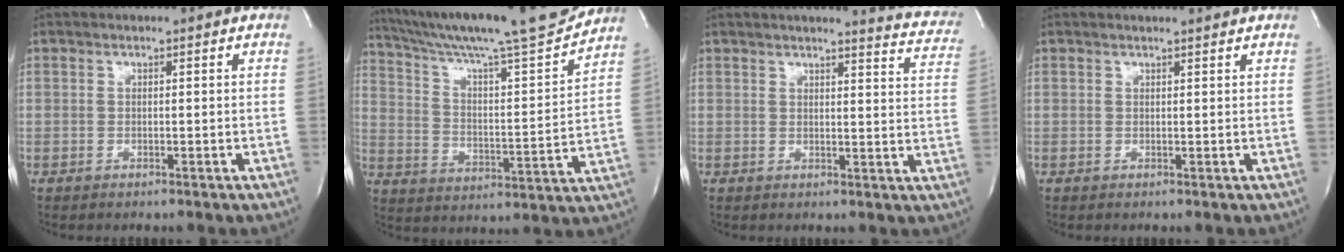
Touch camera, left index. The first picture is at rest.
{"total": 20.7, "force": [18.4, -0.3, 9.4], "torque": [-0.164, -0.030, 0.279]}
{"total": 10.3, "force": [9.3, 1.4, 4.1], "torque": [-0.031, -0.039, 0.074]}
{"total": 1.4, "force": [1.4, -0.1, 0.4], "torque": [-0.006, 0.000, 0.012]}